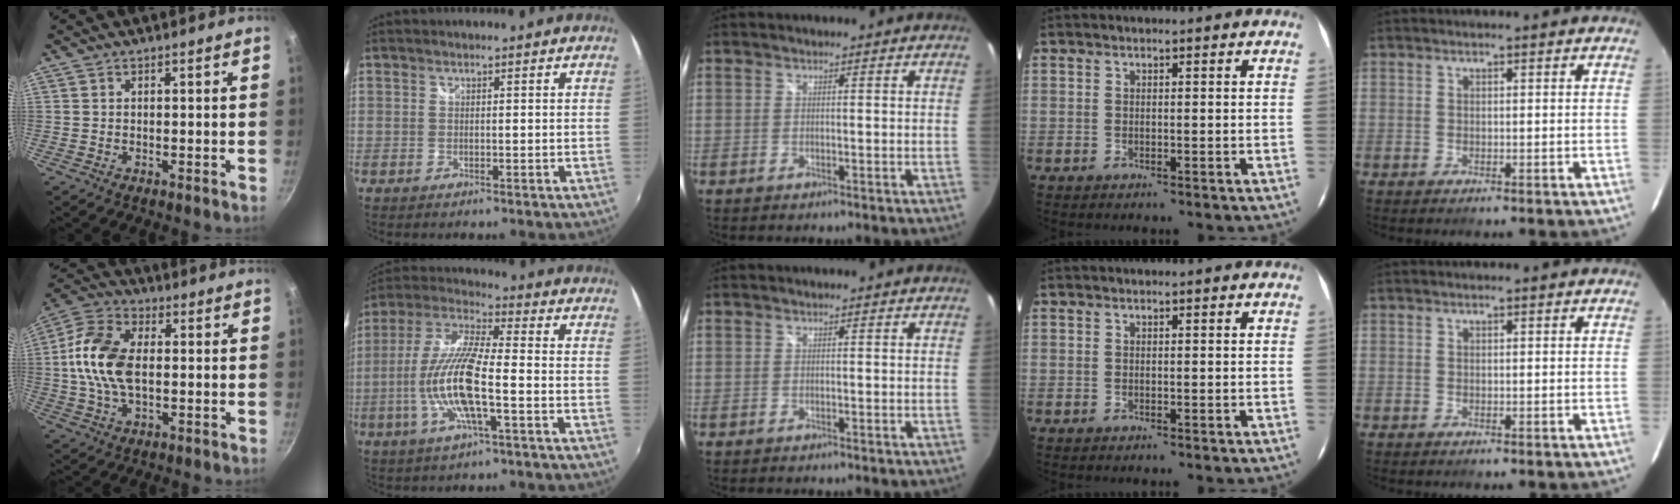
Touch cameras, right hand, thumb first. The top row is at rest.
{"thumb": {"total": 13.4, "force": [0.3, 8.1, 10.6], "torque": [-0.200, 0.025, -0.010]}, "index": {"total": 14.6, "force": [-3.7, 2.5, 13.9], "torque": [-0.279, -0.006, -0.072]}}